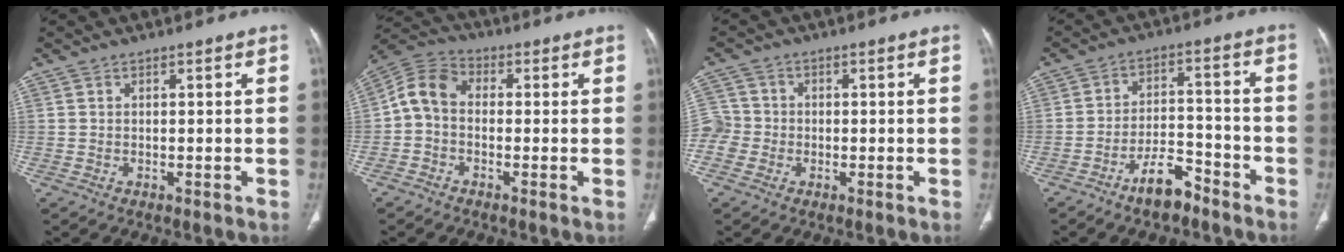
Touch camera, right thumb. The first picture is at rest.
{"total": 7.2, "force": [-0.6, 5.3, 4.8], "torque": [-0.082, 0.024, -0.029]}
{"total": 5.5, "force": [-1.4, 5.2, 1.3], "torque": [-0.017, 0.014, -0.033]}
{"total": 7.8, "force": [-5.7, 3.2, 4.2], "torque": [-0.068, 0.046, -0.099]}